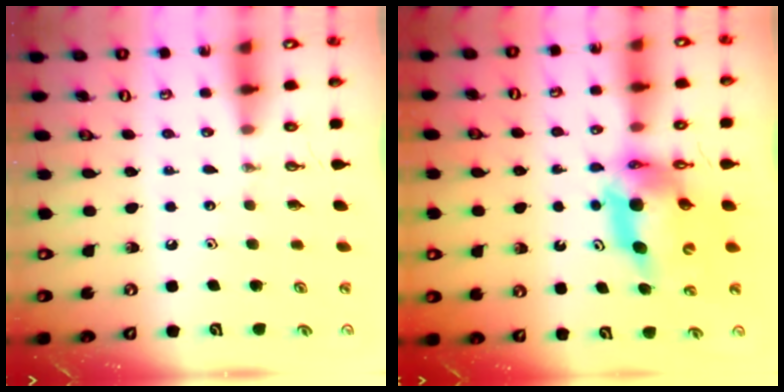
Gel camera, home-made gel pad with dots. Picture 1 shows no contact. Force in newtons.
{"total": 11.3, "press": 11.3, "slide": 1.2}